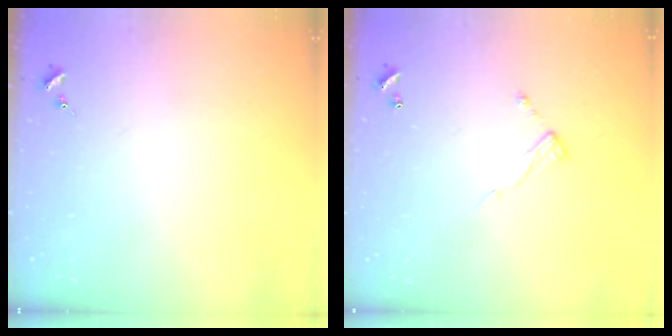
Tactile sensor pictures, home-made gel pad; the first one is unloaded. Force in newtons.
{"total": 6.4, "press": 6.4, "slide": 0.2}